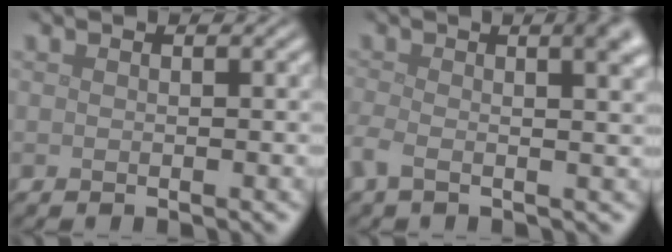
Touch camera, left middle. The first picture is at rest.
{"total": 7.3, "force": [0.5, 3.3, 6.5], "torque": [-0.088, 0.009, -0.004]}